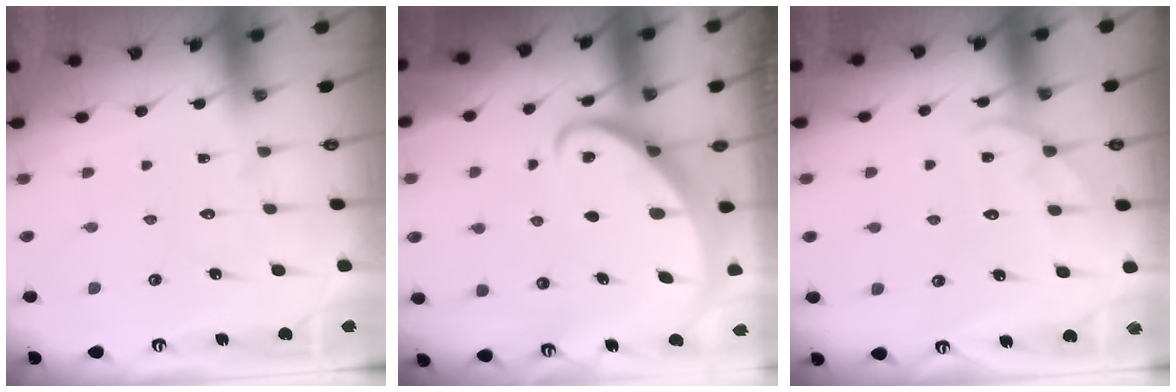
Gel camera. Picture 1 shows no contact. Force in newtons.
{"total": 2.7, "press": 2.7, "slide": 0.3}
{"total": 3.4, "press": 3.4, "slide": 0.4}